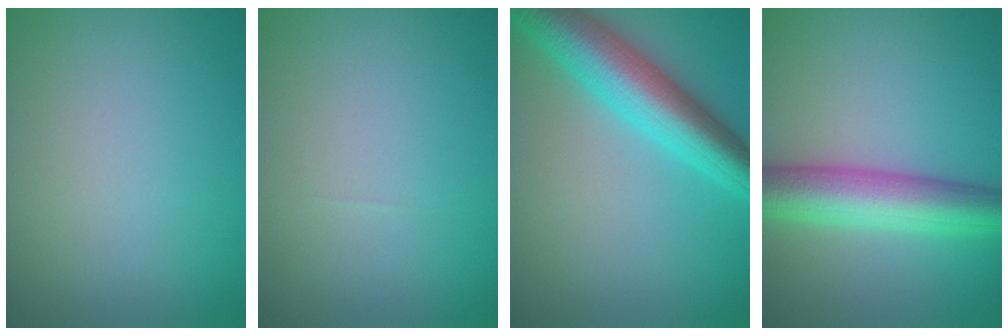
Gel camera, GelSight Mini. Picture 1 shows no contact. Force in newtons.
{"total": 0.0}
{"total": 7.6, "press": 7.6, "slide": 0.2}
{"total": 6.4, "press": 6.4, "slide": 0.2}